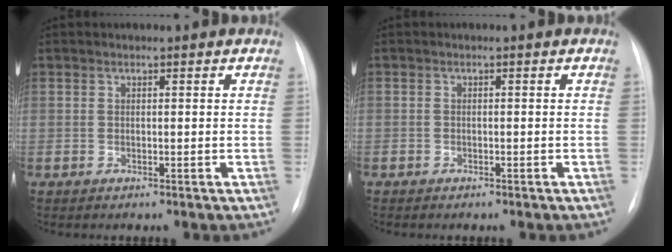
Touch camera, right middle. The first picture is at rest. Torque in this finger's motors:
{"motor_torque": [0.99, -0.99, -0.01, -0.18]}